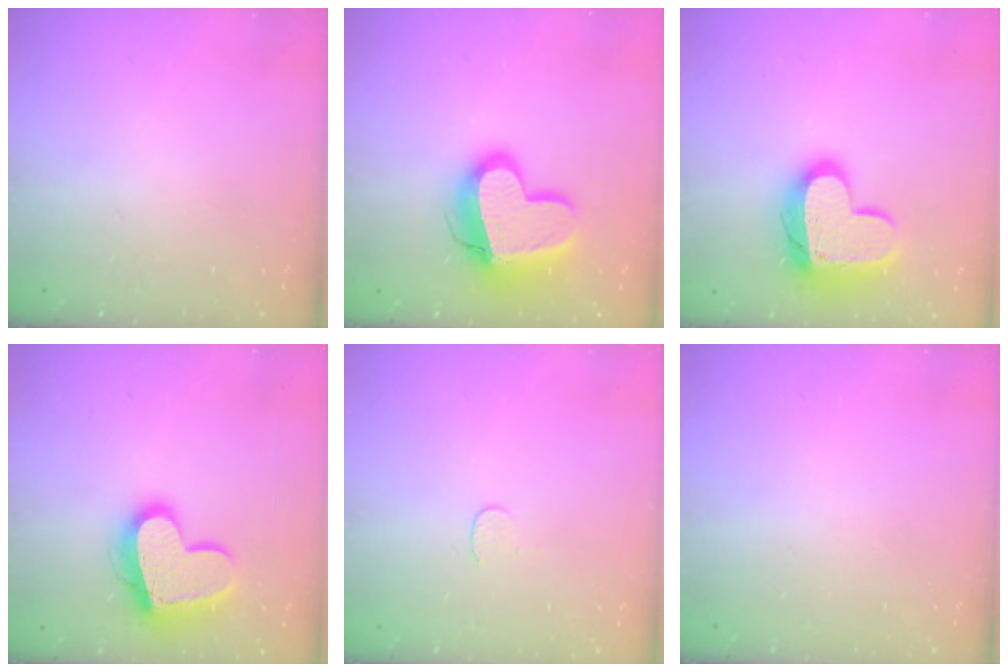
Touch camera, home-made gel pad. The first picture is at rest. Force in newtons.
{"total": 17.7, "press": 17.6, "slide": 1.5}
{"total": 15.7, "press": 15.7, "slide": 1.2}
{"total": 16.5, "press": 16.4, "slide": 1.5}
{"total": 3.8, "press": 3.8, "slide": 0.3}
{"total": 0.0}